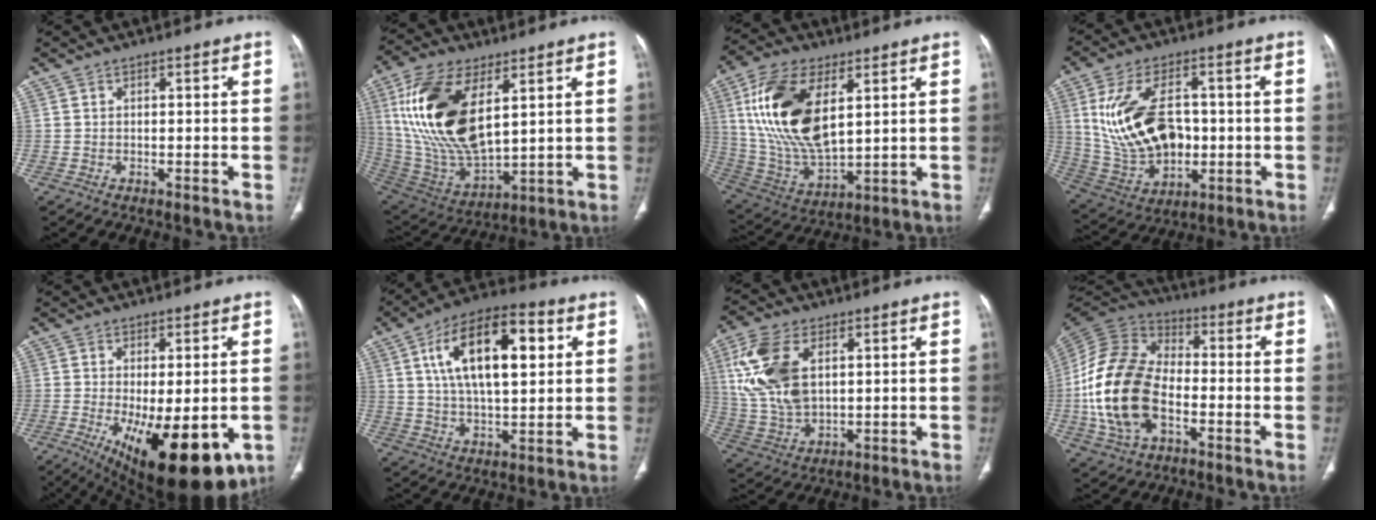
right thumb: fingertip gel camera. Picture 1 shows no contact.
{"total": 22.7, "force": [7.1, 11.0, 18.5], "torque": [-0.360, -0.030, 0.141]}
{"total": 20.8, "force": [6.2, 10.4, 16.8], "torque": [-0.323, -0.023, 0.121]}
{"total": 18.1, "force": [1.1, 11.5, 13.9], "torque": [-0.243, 0.001, 0.040]}
{"total": 19.1, "force": [-7.0, 7.4, 16.2], "torque": [-0.213, -0.026, -0.085]}
{"total": 18.6, "force": [5.5, 8.4, 15.7], "torque": [-0.247, 0.006, 0.088]}
{"total": 14.6, "force": [3.8, 8.5, 11.3], "torque": [-0.240, -0.005, 0.081]}
{"total": 19.7, "force": [-4.0, 12.3, 14.8], "torque": [-0.295, 0.021, -0.077]}